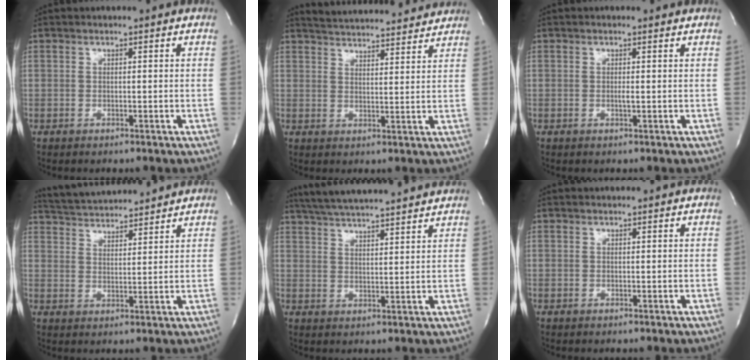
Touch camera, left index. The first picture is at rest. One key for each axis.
{"total": 14.8, "fx": 14.1, "fy": 2.1, "fz": 4.2, "tx": -0.065, "ty": 0.017, "tz": 0.189}
{"total": 0.7, "fx": -0.1, "fy": 0.0, "fz": 0.7, "tx": -0.019, "ty": -0.005, "tz": -0.005}
{"total": 11.6, "fx": 11.1, "fy": 1.1, "fz": 3.2, "tx": -0.068, "ty": 0.017, "tz": 0.175}
{"total": 16.0, "fx": 14.5, "fy": 0.9, "fz": 6.5, "tx": -0.121, "ty": 0.029, "tz": 0.212}
{"total": 0.7, "fx": 0.7, "fy": 0.1, "fz": -0.1, "tx": -0.007, "ty": 0.006, "tz": 0.011}